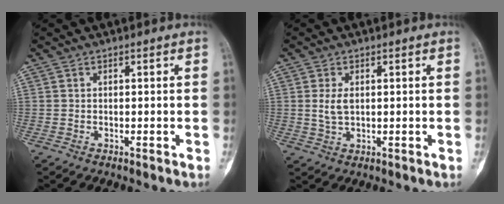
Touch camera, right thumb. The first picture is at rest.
{"total": 3.4, "force": [0.5, 2.0, 2.8], "torque": [-0.054, -0.003, 0.014]}